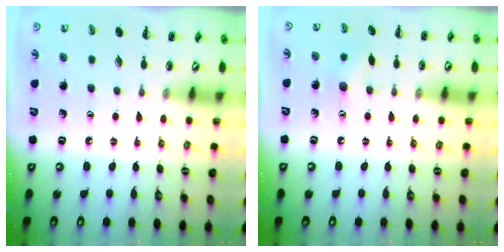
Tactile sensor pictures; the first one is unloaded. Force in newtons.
{"total": 6.2, "press": 6.1, "slide": 0.9}